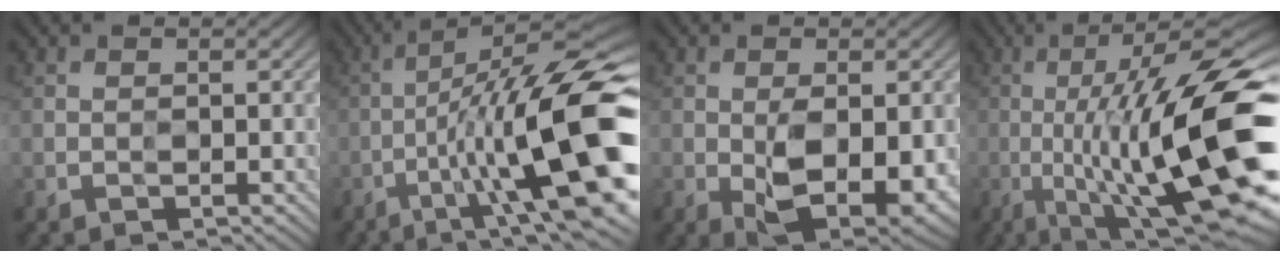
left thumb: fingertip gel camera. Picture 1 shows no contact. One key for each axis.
{"total": 17.6, "fx": -4.2, "fy": 4.6, "fz": 16.5, "tx": -0.251, "ty": 0.006, "tz": -0.055}
{"total": 8.1, "fx": -1.8, "fy": 4.1, "fz": 6.8, "tx": -0.122, "ty": -0.021, "tz": -0.016}
{"total": 19.0, "fx": -3.0, "fy": 4.0, "fz": 18.3, "tx": -0.289, "ty": 0.010, "tz": -0.041}